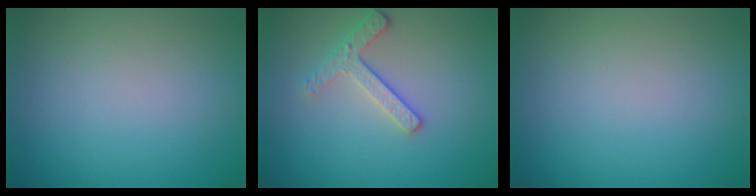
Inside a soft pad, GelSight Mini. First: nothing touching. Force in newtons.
{"total": 2.5, "press": 2.4, "slide": 0.7}
{"total": 0.0}